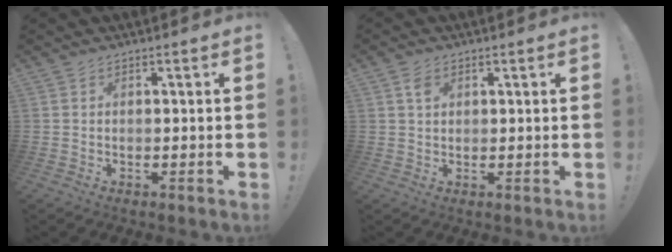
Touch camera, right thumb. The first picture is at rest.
{"total": 2.5, "force": [1.2, 1.8, 1.4], "torque": [-0.018, -0.003, 0.021]}